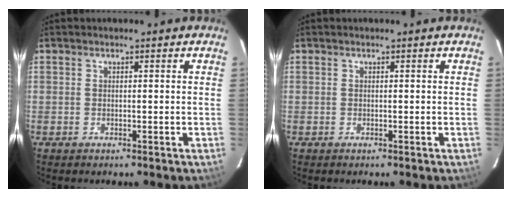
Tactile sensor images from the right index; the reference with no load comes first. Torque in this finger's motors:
{"motor_torque": [0.00, 0.00, 0.03, 0.00]}